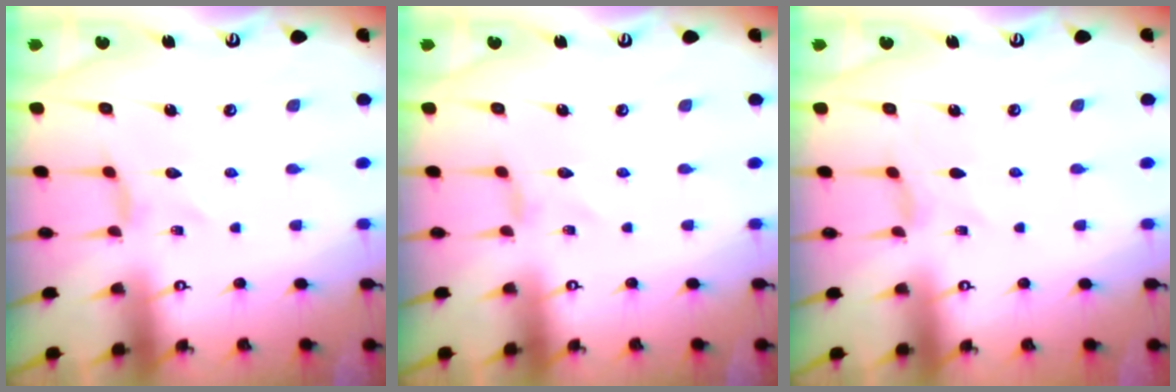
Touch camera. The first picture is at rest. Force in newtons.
{"total": 0.0}
{"total": 0.0}